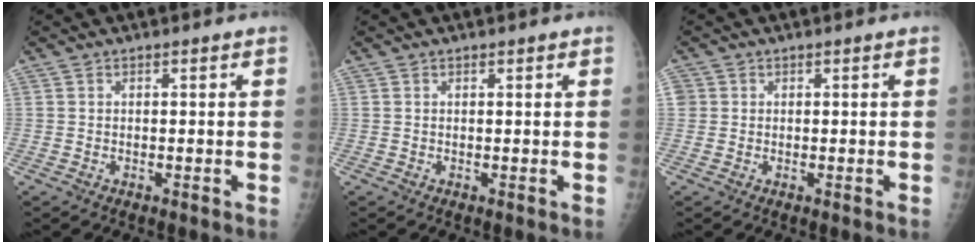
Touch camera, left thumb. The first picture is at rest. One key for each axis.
{"total": 0.5, "fx": 0.3, "fy": 0.1, "fz": 0.4, "tx": -0.006, "ty": 0.000, "tz": 0.004}
{"total": 1.4, "fx": 0.2, "fy": 1.4, "fz": 0.2, "tx": 0.007, "ty": 0.003, "tz": 0.001}